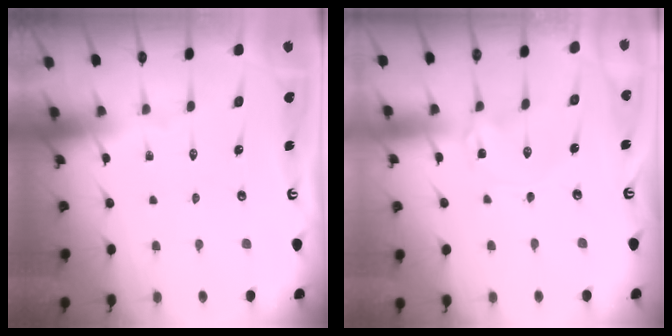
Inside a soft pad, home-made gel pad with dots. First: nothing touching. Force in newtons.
{"total": 0.6, "press": 0.6, "slide": 0.1}